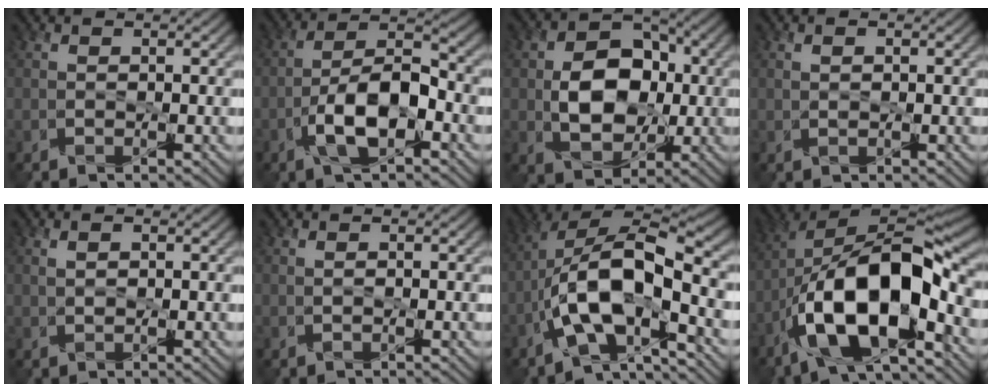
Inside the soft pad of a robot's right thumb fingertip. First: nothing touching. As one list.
[{"total": 8.3, "force": [-3.6, 3.1, 6.8], "torque": [-0.120, 0.016, -0.068]}, {"total": 9.7, "force": [-0.4, 6.9, 6.8], "torque": [-0.122, 0.006, -0.009]}, {"total": 0.9, "force": [0.2, 0.5, 0.8], "torque": [-0.017, 0.004, 0.007]}, {"total": 2.0, "force": [0.7, 1.1, 1.5], "torque": [-0.026, 0.010, 0.005]}, {"total": 0.0}, {"total": 12.5, "force": [-4.8, 4.5, 10.7], "torque": [-0.199, 0.008, -0.090]}, {"total": 16.3, "force": [-6.4, 6.3, 13.5], "torque": [-0.230, -0.002, -0.119]}]